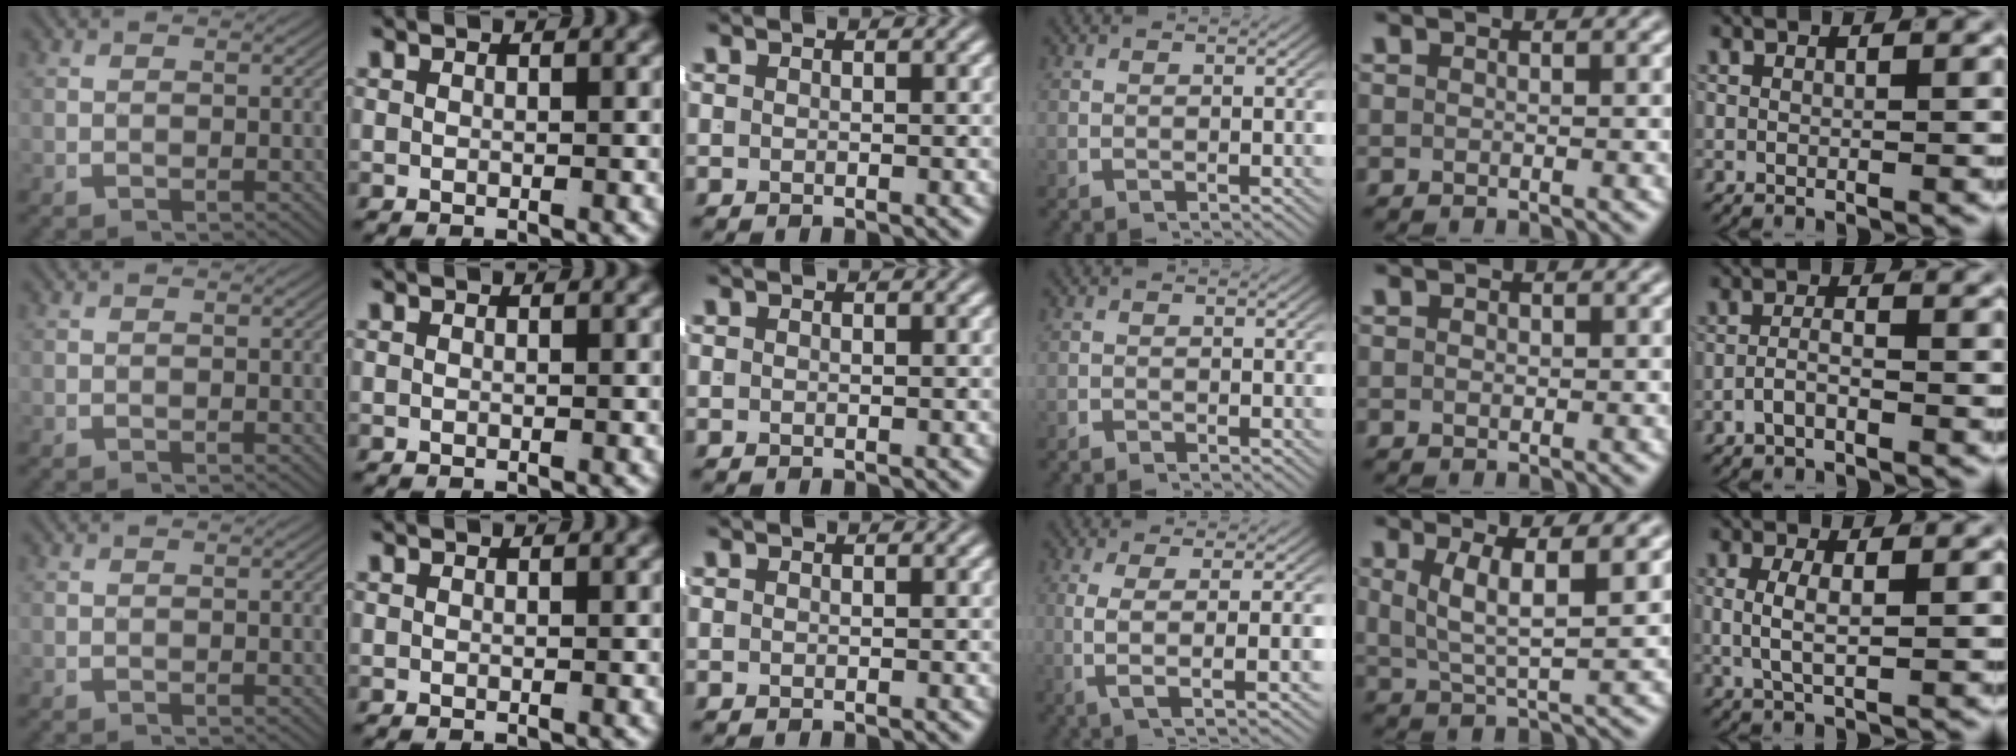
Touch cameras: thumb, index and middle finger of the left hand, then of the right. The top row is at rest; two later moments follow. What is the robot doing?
{"motion": "lift_and_place", "object": "jacket"}